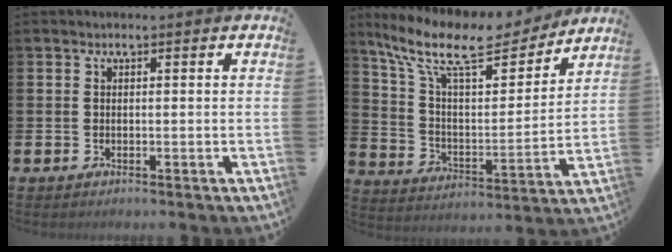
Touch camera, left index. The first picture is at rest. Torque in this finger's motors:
{"motor_torque": [0.97, -1.17, 1.05, 0.21]}